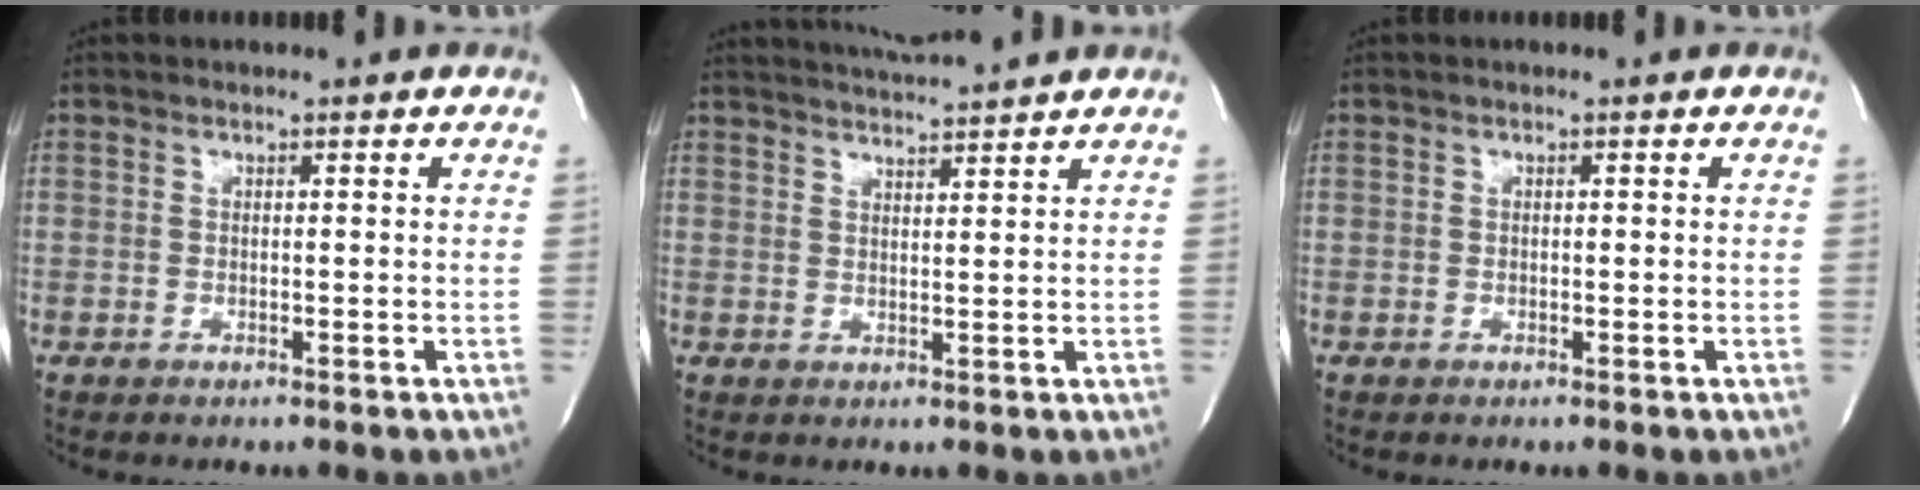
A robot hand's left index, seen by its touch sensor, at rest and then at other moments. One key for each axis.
{"total": 6.3, "fx": 6.0, "fy": -1.1, "fz": 1.8, "tx": -0.035, "ty": 0.008, "tz": 0.092}
{"total": 0.0}